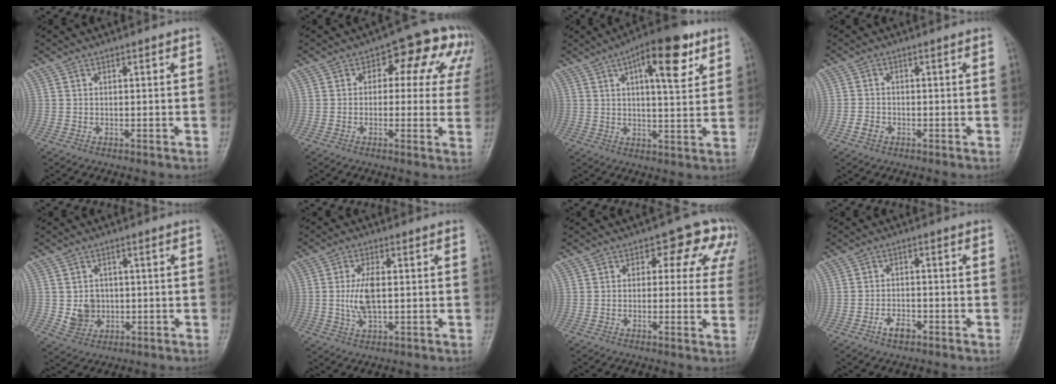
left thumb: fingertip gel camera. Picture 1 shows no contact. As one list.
[{"total": 11.5, "force": [3.7, 7.1, 8.2], "torque": [-0.037, 0.025, 0.036]}, {"total": 12.9, "force": [5.9, 4.5, 10.5], "torque": [-0.131, -0.013, 0.080]}, {"total": 2.3, "force": [-1.2, 1.8, 0.8], "torque": [-0.013, 0.010, -0.022]}, {"total": 4.9, "force": [-0.1, 4.4, 2.2], "torque": [-0.013, 0.002, 0.006]}, {"total": 6.4, "force": [0.1, 2.9, 5.7], "torque": [-0.122, 0.000, 0.001]}, {"total": 9.5, "force": [4.1, 6.0, 6.2], "torque": [-0.011, -0.001, 0.036]}, {"total": 3.2, "force": [-2.0, 1.7, 1.8], "torque": [-0.029, 0.013, -0.034]}]